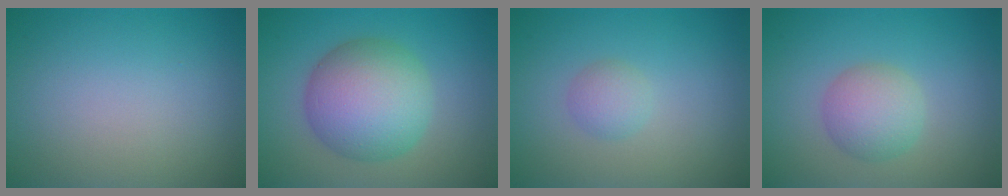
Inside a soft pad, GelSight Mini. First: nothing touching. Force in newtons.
{"total": 8.1, "press": 8.1, "slide": 0.1}
{"total": 1.6, "press": 1.6, "slide": 0.1}
{"total": 3.4, "press": 3.4, "slide": 0.1}